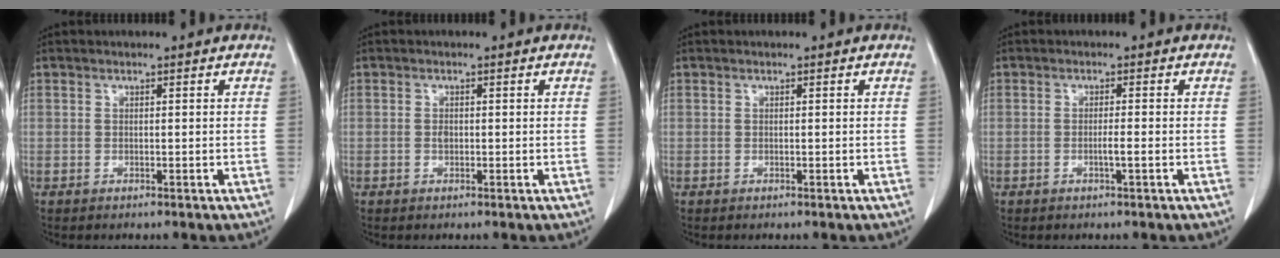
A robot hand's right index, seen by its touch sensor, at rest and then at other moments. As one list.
[{"total": 0.7, "force": [-0.1, 0.5, 0.5], "torque": [-0.010, 0.002, 0.000]}, {"total": 0.0}, {"total": 1.4, "force": [-0.5, -0.2, 1.4], "torque": [-0.024, 0.000, -0.008]}]